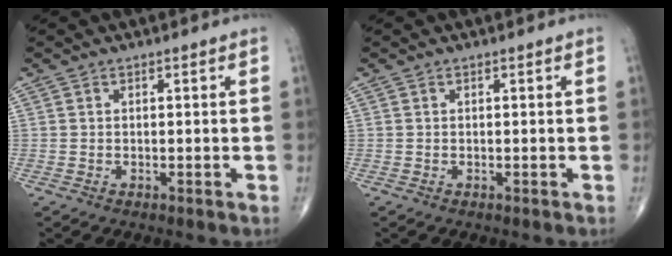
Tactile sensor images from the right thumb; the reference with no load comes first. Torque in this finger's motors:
{"motor_torque": [0.00, 0.00, 0.01, 0.01, 0.02]}